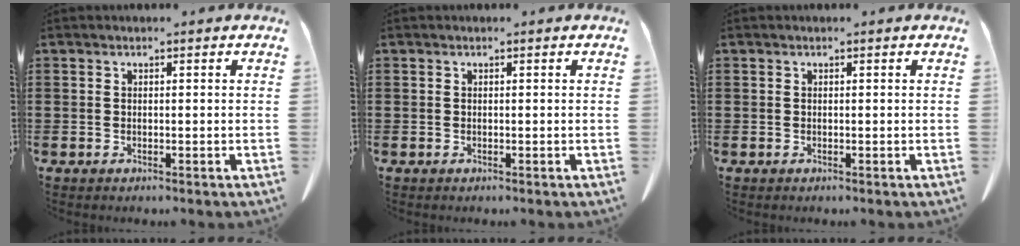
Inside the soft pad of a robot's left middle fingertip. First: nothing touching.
{"total": 0.0}
{"total": 0.0}